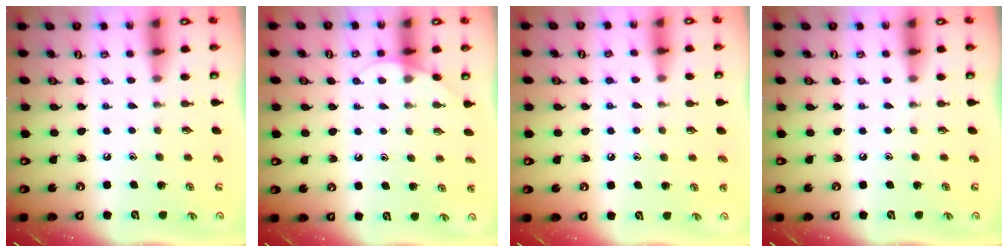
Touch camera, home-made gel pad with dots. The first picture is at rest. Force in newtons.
{"total": 4.5, "press": 4.5, "slide": 0.4}
{"total": 6.6, "press": 6.6, "slide": 0.7}
{"total": 0.0}